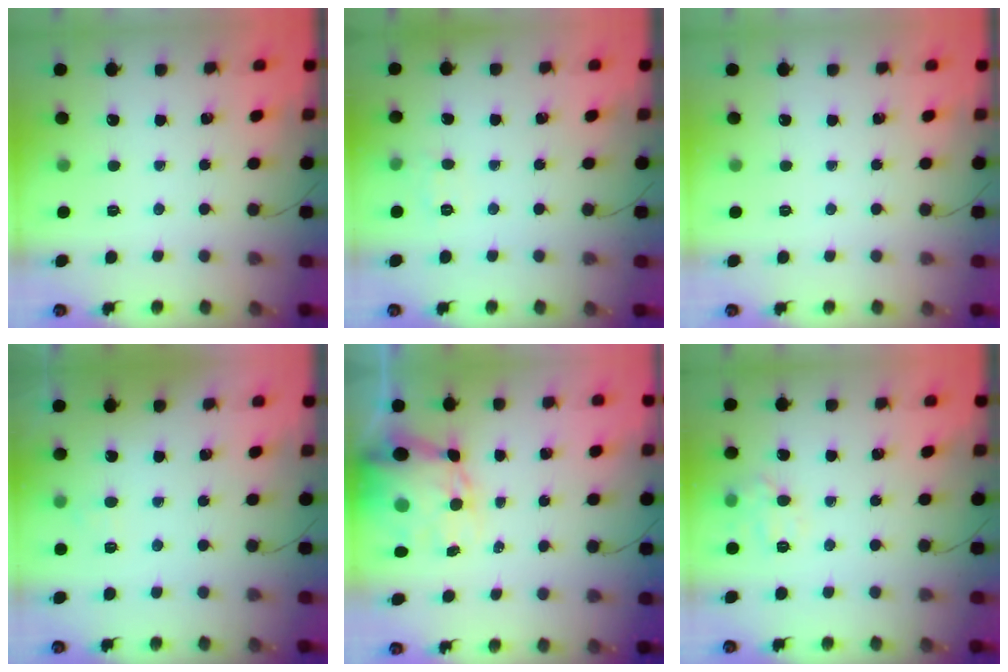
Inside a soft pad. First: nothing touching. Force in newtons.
{"total": 6.4, "press": 6.2, "slide": 1.4}
{"total": 0.0}
{"total": 5.7, "press": 5.6, "slide": 1.2}
{"total": 12.5, "press": 12.1, "slide": 3.3}
{"total": 8.0, "press": 8.0, "slide": 0.4}